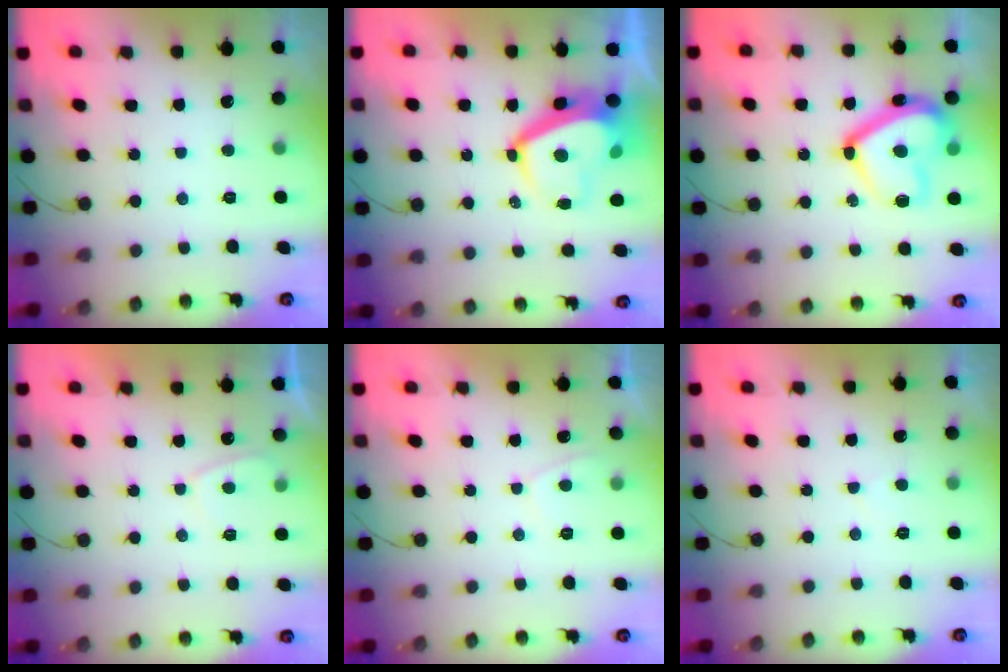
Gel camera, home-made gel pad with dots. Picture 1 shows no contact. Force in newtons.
{"total": 7.6, "press": 7.5, "slide": 0.9}
{"total": 17.8, "press": 17.7, "slide": 1.9}
{"total": 2.4, "press": 2.3, "slide": 0.7}
{"total": 1.6, "press": 1.5, "slide": 0.6}
{"total": 1.7, "press": 1.6, "slide": 0.4}